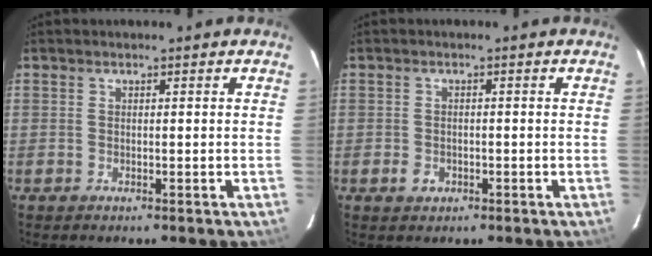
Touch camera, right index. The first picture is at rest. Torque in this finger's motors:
{"motor_torque": [0.07, -0.03, -0.06, -0.06]}